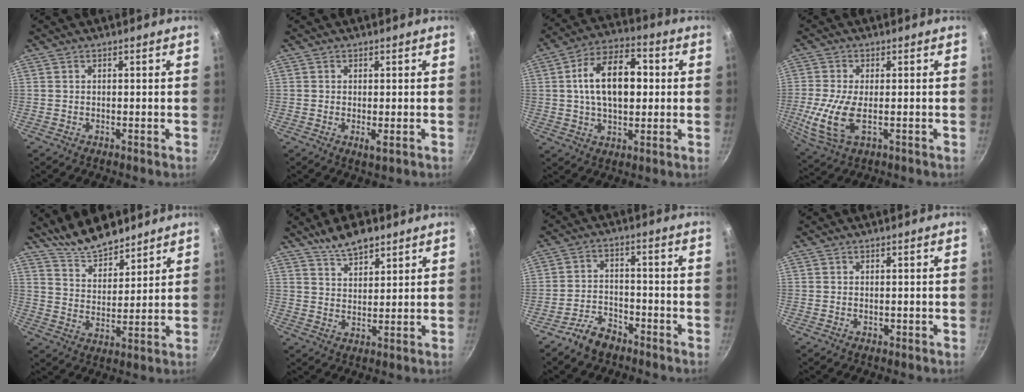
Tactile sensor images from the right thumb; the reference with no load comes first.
{"total": 1.8, "force": [-0.4, 0.6, 1.7], "torque": [-0.031, -0.007, -0.005]}
{"total": 15.2, "force": [1.6, 9.1, 12.1], "torque": [-0.172, 0.022, 0.017]}
{"total": 9.4, "force": [-1.6, 4.2, 8.3], "torque": [-0.186, -0.015, -0.033]}
{"total": 10.2, "force": [8.8, 3.5, 3.7], "torque": [-0.042, -0.062, 0.158]}
{"total": 7.6, "force": [5.7, 3.0, 4.1], "torque": [-0.053, -0.027, 0.098]}
{"total": 6.0, "force": [-4.5, 3.3, 2.4], "torque": [-0.037, 0.042, -0.083]}
{"total": 0.7, "force": [-0.1, 0.5, 0.5], "torque": [-0.006, 0.000, -0.001]}